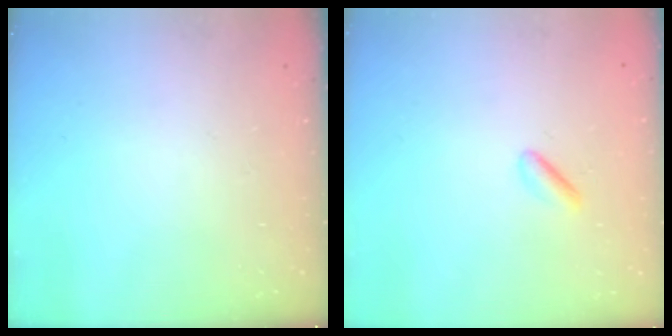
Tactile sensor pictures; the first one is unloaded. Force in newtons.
{"total": 1.6, "press": 1.3, "slide": 0.9}